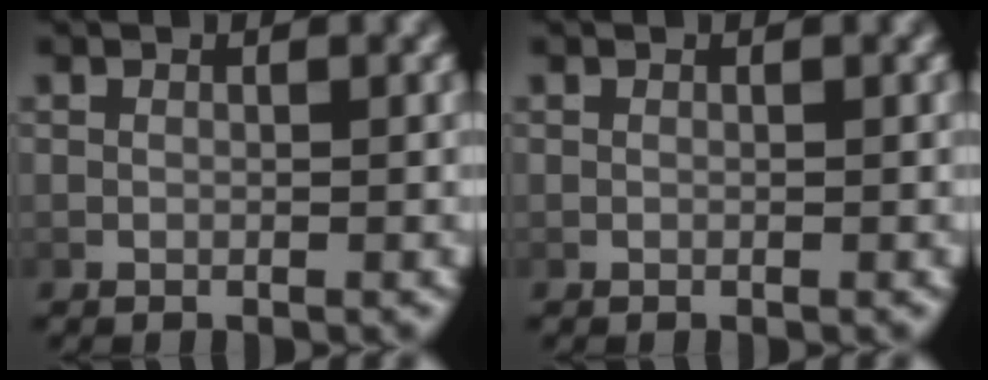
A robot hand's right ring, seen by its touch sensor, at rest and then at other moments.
{"total": 0.0}